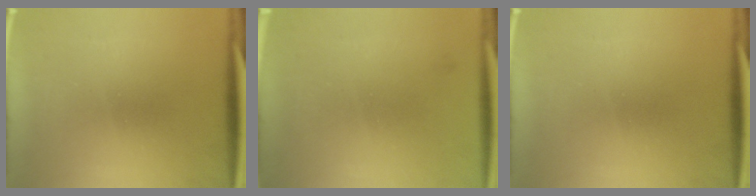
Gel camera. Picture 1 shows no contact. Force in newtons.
{"total": 1.1}
{"total": 0.0}